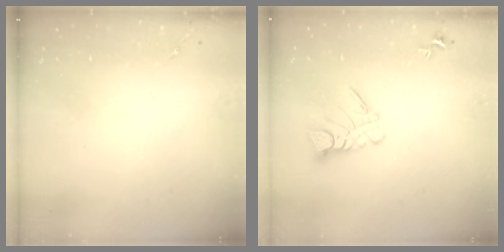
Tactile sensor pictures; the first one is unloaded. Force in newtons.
{"total": 9.2, "press": 9.2, "slide": 0.9}